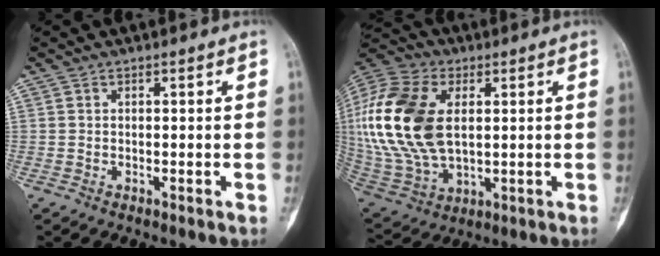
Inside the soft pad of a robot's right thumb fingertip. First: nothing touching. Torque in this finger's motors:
{"motor_torque": [2.54, 2.47, 1.77, -0.99, 0.60]}